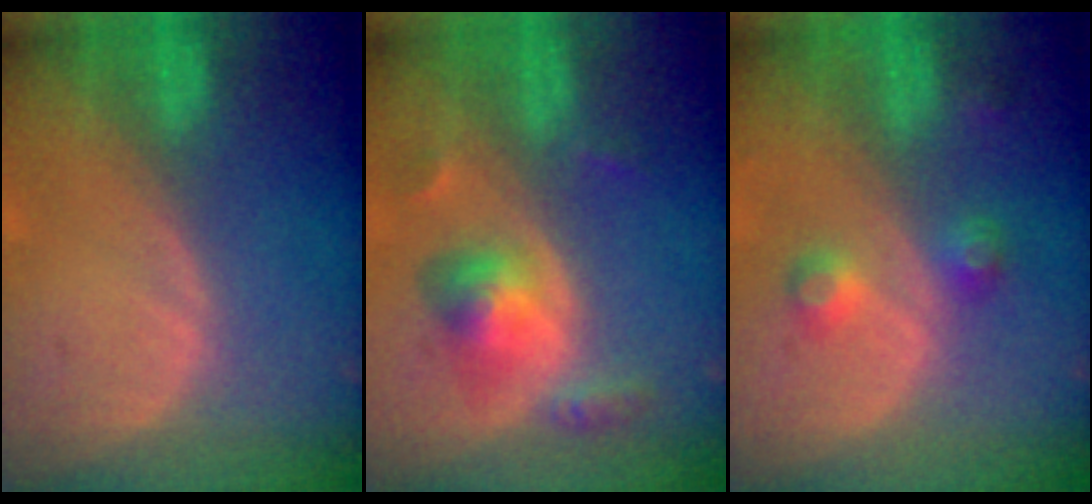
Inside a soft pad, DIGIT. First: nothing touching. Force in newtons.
{"total": 5.9, "press": 5.5, "slide": 2.1}
{"total": 3.8, "press": 3.8, "slide": 0.1}